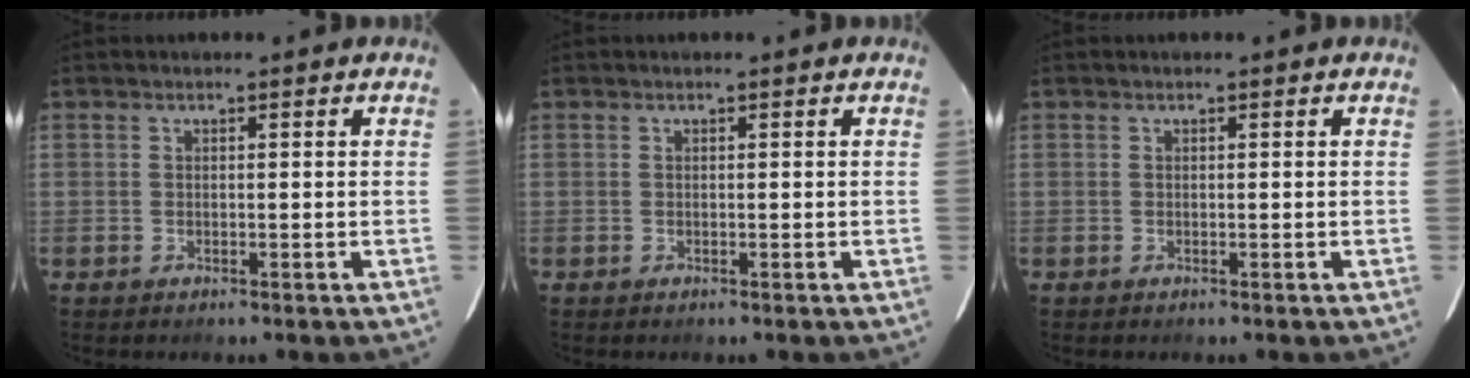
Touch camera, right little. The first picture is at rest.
{"total": 0.0}
{"total": 0.0}